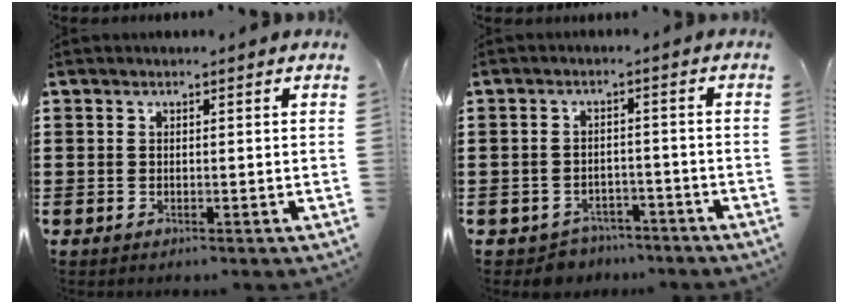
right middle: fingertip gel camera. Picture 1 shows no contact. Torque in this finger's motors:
{"motor_torque": [-0.28, 0.05, 0.03, 0.00]}